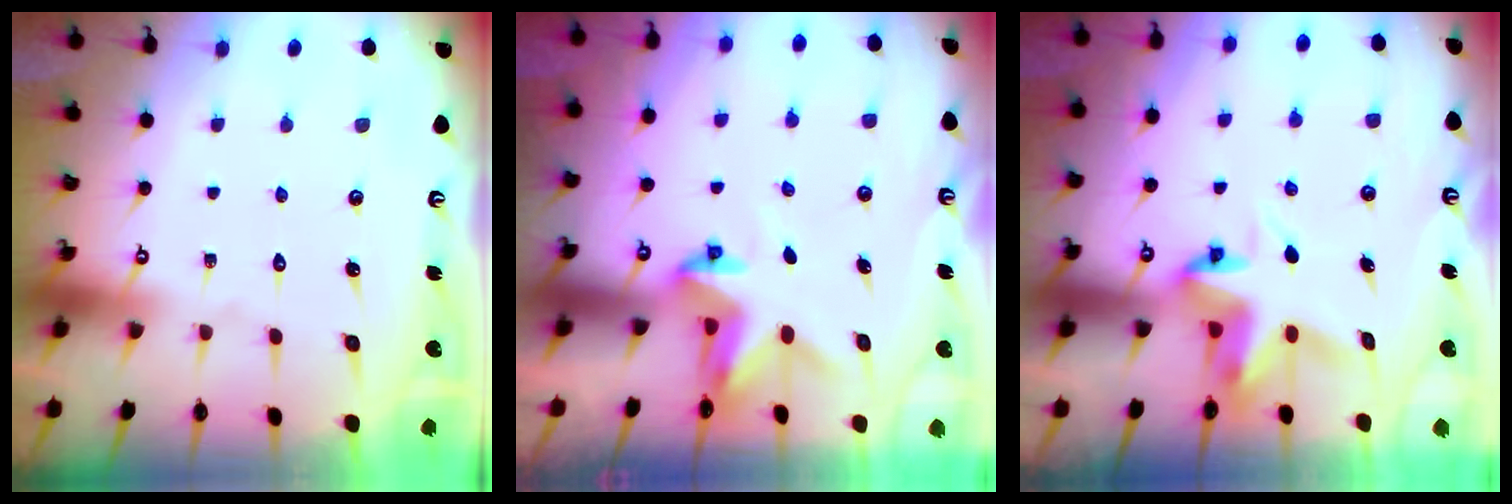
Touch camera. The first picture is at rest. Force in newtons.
{"total": 3.1, "press": 3.1, "slide": 0.2}
{"total": 5.3, "press": 5.3, "slide": 0.5}